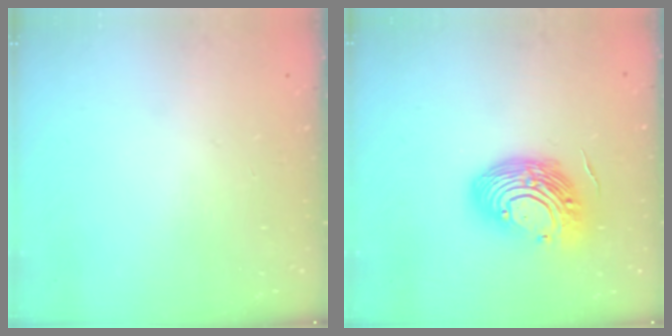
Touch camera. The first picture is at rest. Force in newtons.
{"total": 14.4, "press": 14.2, "slide": 2.4}